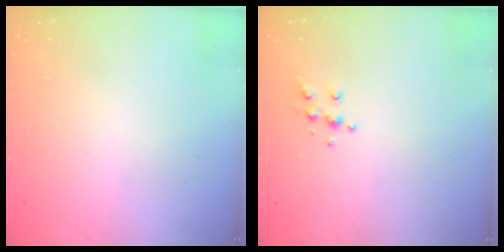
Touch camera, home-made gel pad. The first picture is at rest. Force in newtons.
{"total": 5.6, "press": 5.6, "slide": 0.6}